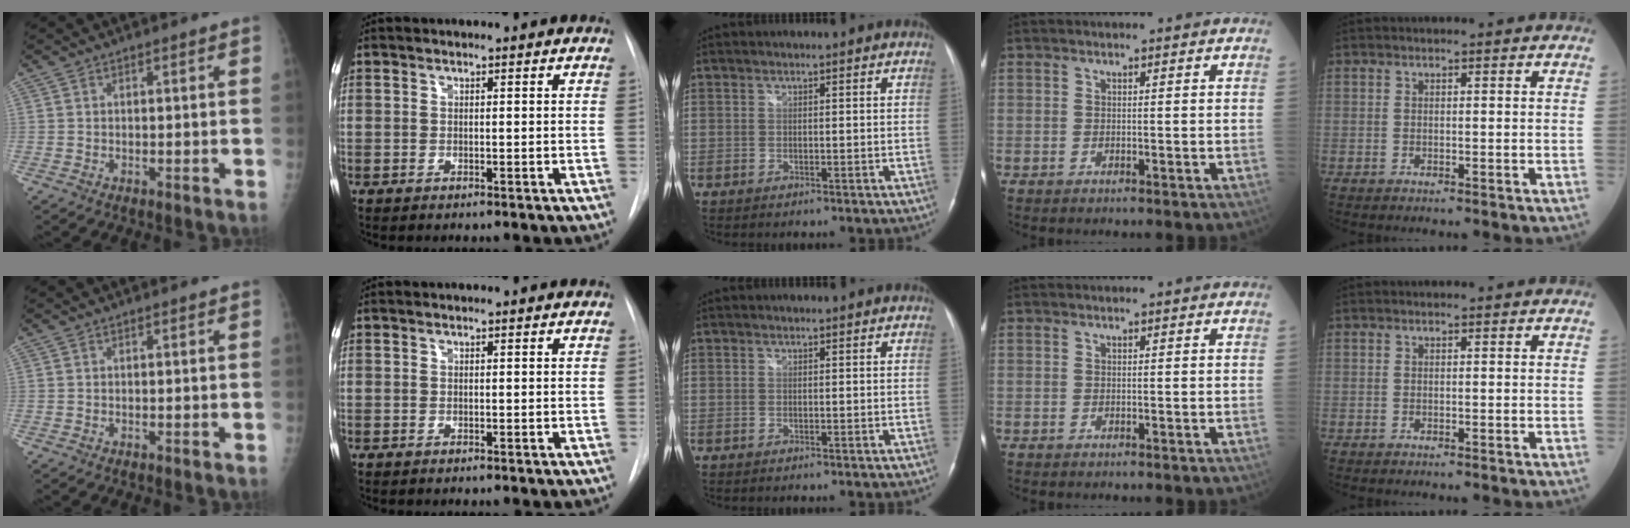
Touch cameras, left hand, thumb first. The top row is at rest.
{}